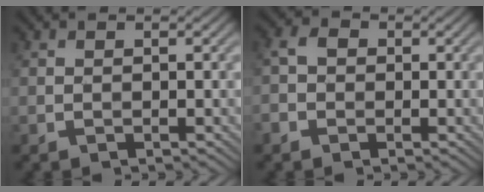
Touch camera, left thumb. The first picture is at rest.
{"total": 2.4, "force": [-0.7, 2.0, 1.1], "torque": [-0.026, 0.004, -0.022]}